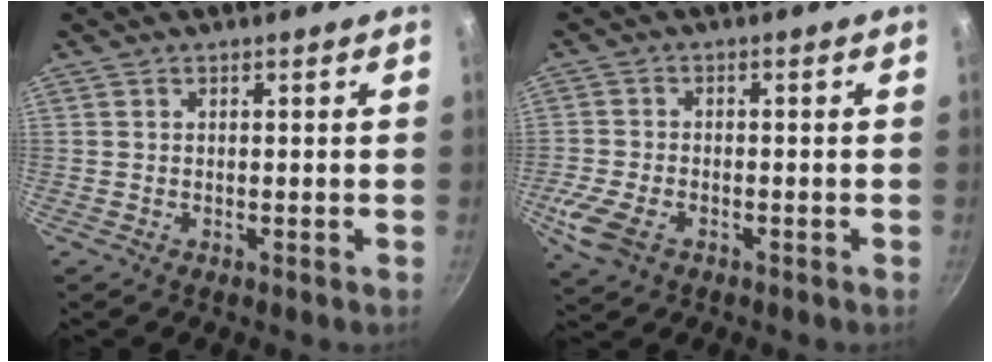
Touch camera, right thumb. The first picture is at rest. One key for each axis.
{"total": 7.0, "fx": -2.9, "fy": 4.3, "fz": 4.7, "tx": -0.112, "ty": 0.002, "tz": -0.060}